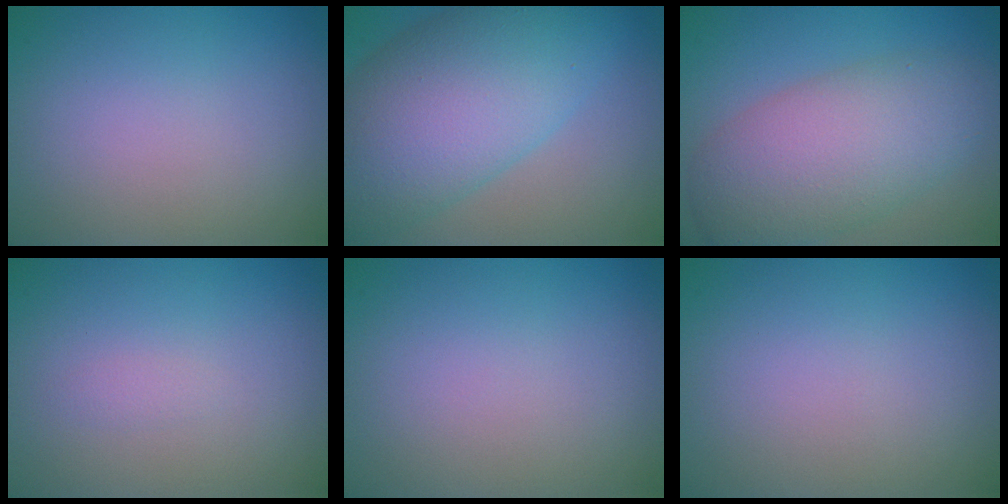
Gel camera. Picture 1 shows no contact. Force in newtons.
{"total": 11.1, "press": 11.1, "slide": 0.2}
{"total": 7.7, "press": 7.7, "slide": 0.2}
{"total": 0.6, "press": 0.6, "slide": 0.1}
{"total": 0.0}
{"total": 0.0}